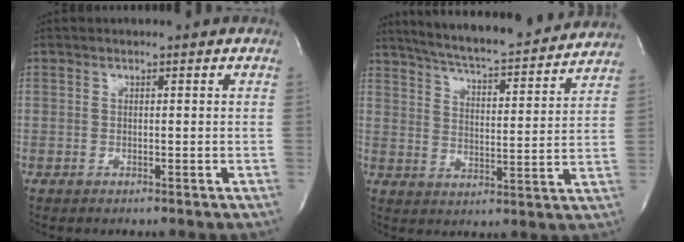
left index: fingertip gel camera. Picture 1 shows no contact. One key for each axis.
{"total": 20.6, "fx": 18.9, "fy": 2.0, "fz": 7.9, "tx": -0.130, "ty": -0.010, "tz": 0.259}